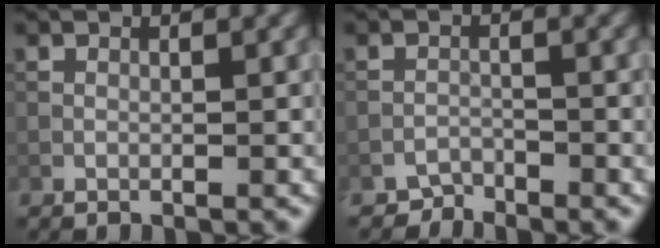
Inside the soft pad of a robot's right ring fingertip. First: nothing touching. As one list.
[{"total": 1.4, "force": [-1.3, 0.4, -0.2], "torque": [0.006, 0.008, -0.026]}]